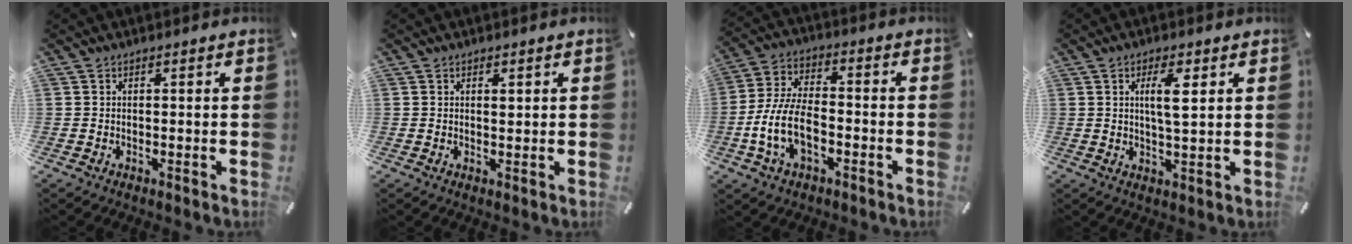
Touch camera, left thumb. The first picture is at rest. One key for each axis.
{"total": 1.0, "fx": 0.4, "fy": 0.5, "fz": 0.7, "tx": -0.006, "ty": -0.002, "tz": 0.006}
{"total": 11.9, "fx": -4.5, "fy": 6.7, "fz": 8.7, "tx": -0.188, "ty": 0.011, "tz": -0.083}
{"total": 6.6, "fx": 2.0, "fy": 1.8, "fz": 6.0, "tx": -0.116, "ty": -0.006, "tz": 0.026}